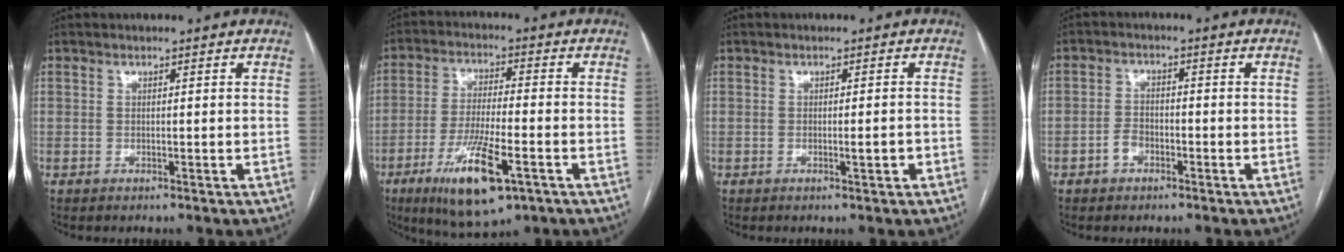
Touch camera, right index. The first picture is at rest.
{"total": 13.1, "force": [-6.2, 2.9, 11.2], "torque": [-0.209, -0.023, -0.097]}
{"total": 1.6, "force": [-0.6, 0.2, 1.5], "torque": [-0.023, -0.001, -0.008]}
{"total": 2.8, "force": [-1.5, 2.0, 1.3], "torque": [-0.019, 0.009, -0.025]}